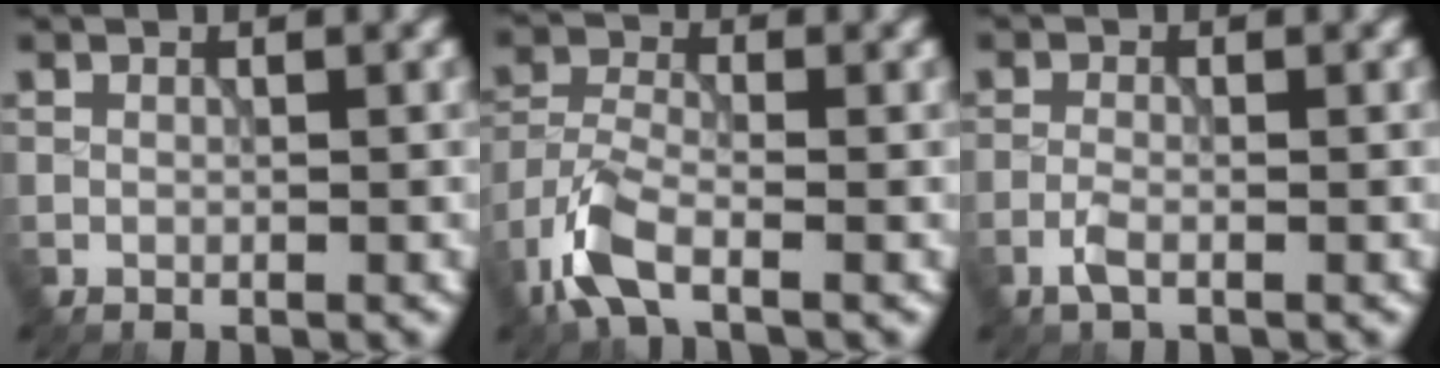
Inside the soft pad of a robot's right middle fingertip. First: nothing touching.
{"total": 4.9, "force": [-3.0, 1.8, 3.5], "torque": [-0.084, -0.007, -0.075]}
{"total": 1.5, "force": [-0.9, 0.4, 1.2], "torque": [-0.028, 0.001, -0.023]}